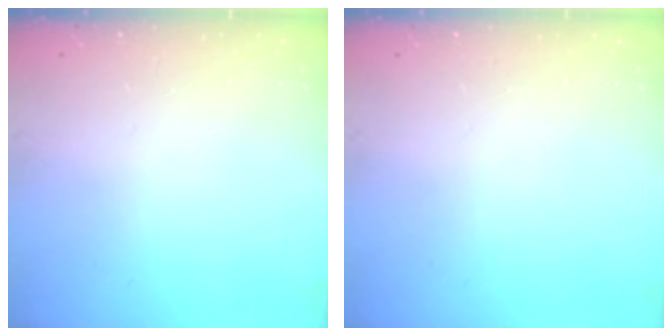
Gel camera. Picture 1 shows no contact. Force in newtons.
{"total": 0.0}